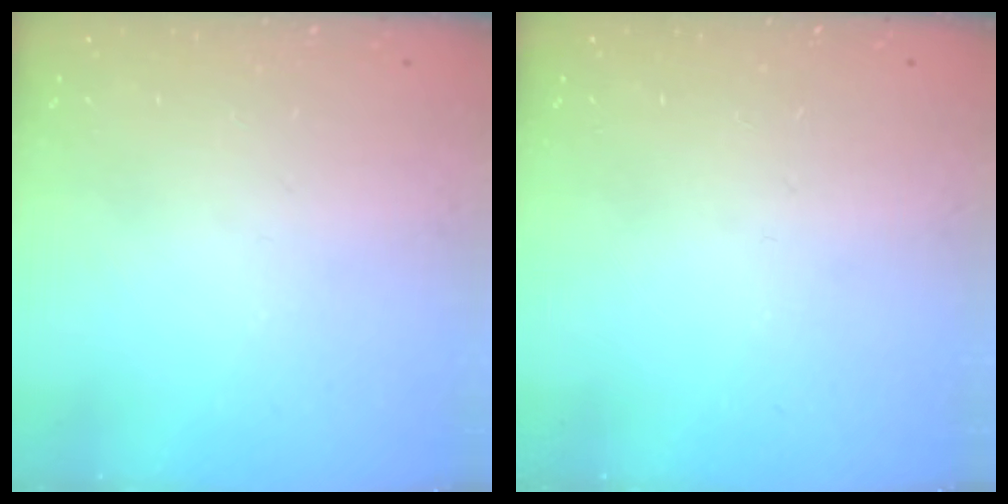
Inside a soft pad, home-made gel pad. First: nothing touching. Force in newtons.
{"total": 0.0}